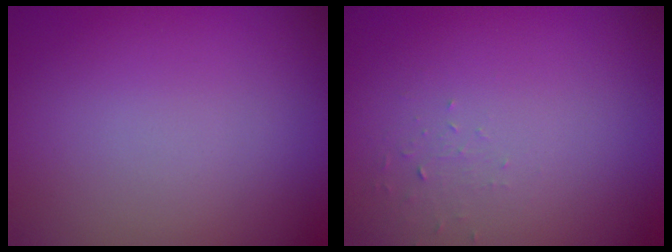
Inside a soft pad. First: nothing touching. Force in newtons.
{"total": 0.6, "press": 0.3, "slide": 0.6}